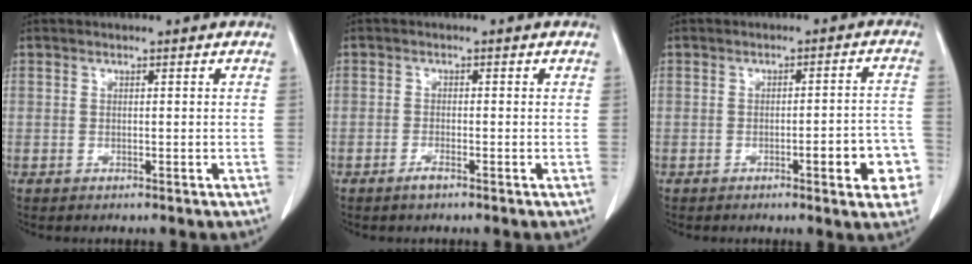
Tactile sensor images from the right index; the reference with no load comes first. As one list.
[{"total": 1.4, "force": [-1.0, 0.2, 0.9], "torque": [-0.015, 0.000, -0.019]}, {"total": 7.8, "force": [-3.1, 1.5, 7.0], "torque": [-0.074, 0.013, -0.037]}]